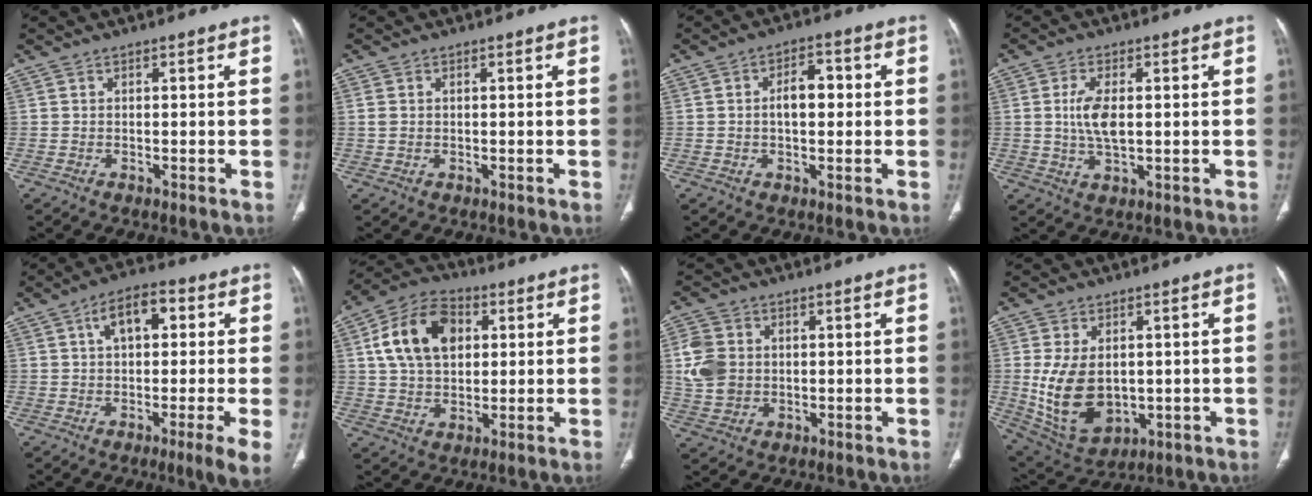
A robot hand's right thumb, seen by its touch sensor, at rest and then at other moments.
{"total": 1.6, "force": [0.1, 1.3, 1.0], "torque": [-0.022, 0.002, 0.005]}
{"total": 5.6, "force": [0.3, 3.2, 4.6], "torque": [-0.060, 0.018, 0.000]}
{"total": 6.2, "force": [0.6, 2.9, 5.5], "torque": [-0.109, -0.003, 0.011]}
{"total": 12.2, "force": [1.3, 3.6, 11.5], "torque": [-0.173, 0.012, 0.010]}
{"total": 14.6, "force": [3.7, 9.8, 10.2], "torque": [-0.165, 0.010, 0.062]}
{"total": 8.3, "force": [0.9, 6.8, 4.7], "torque": [-0.084, 0.001, 0.018]}
{"total": 13.5, "force": [-0.2, 8.9, 10.1], "torque": [-0.171, -0.010, 0.028]}